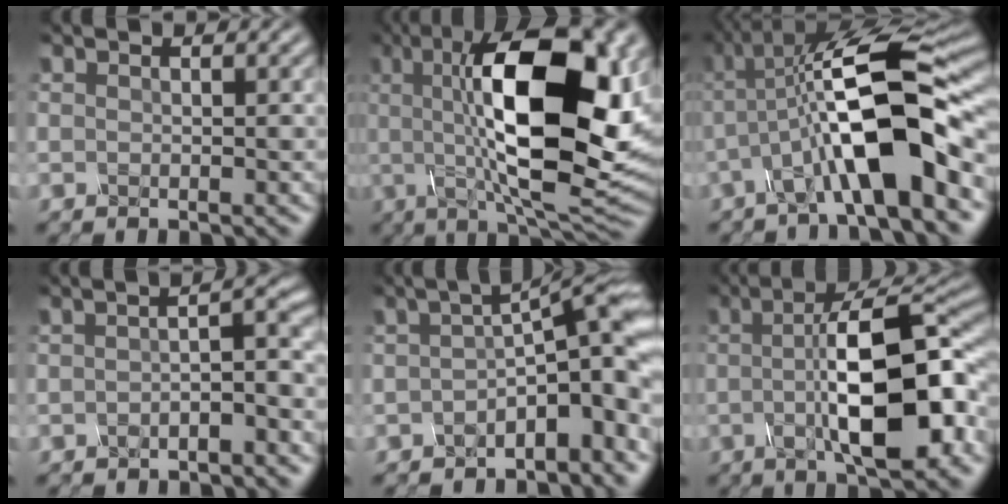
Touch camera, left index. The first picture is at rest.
{"total": 16.4, "force": [2.2, 5.7, 15.2], "torque": [-0.229, 0.005, 0.026]}
{"total": 11.8, "force": [-2.3, 3.2, 11.1], "torque": [-0.184, 0.016, -0.049]}
{"total": 2.6, "force": [-1.1, 0.5, 2.3], "torque": [-0.039, 0.008, -0.024]}
{"total": 8.5, "force": [-1.5, 2.9, 7.8], "torque": [-0.097, 0.015, -0.031]}
{"total": 12.2, "force": [-1.1, 3.8, 11.5], "torque": [-0.167, 0.005, -0.022]}